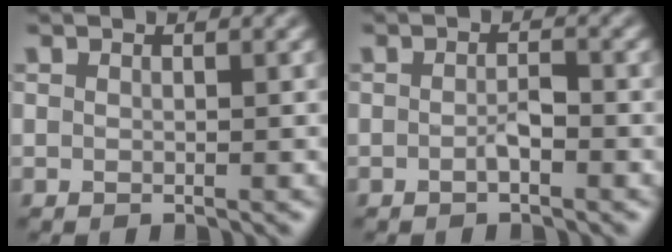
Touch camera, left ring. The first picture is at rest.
{"total": 1.5, "force": [-1.0, 0.3, 1.1], "torque": [-0.022, 0.001, -0.018]}